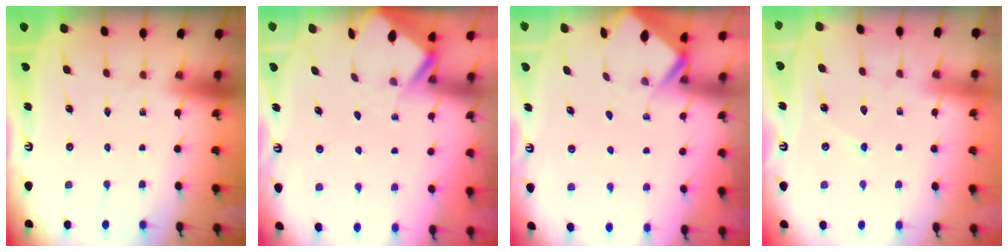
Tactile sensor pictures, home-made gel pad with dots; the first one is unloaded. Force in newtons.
{"total": 2.9, "press": 2.9, "slide": 0.3}
{"total": 2.4, "press": 2.4, "slide": 0.1}
{"total": 3.9, "press": 3.9, "slide": 0.4}